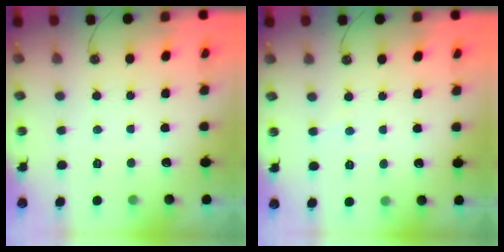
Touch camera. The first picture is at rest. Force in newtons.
{"total": 2.7, "press": 2.6, "slide": 0.5}